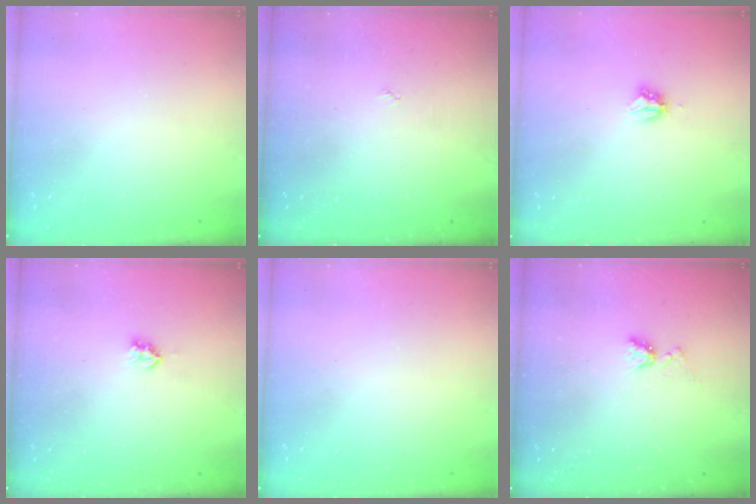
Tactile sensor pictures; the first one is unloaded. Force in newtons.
{"total": 3.0, "press": 3.0, "slide": 0.2}
{"total": 3.3, "press": 3.3, "slide": 0.5}
{"total": 2.6, "press": 2.5, "slide": 0.4}
{"total": 0.0}
{"total": 4.4, "press": 4.4, "slide": 0.6}